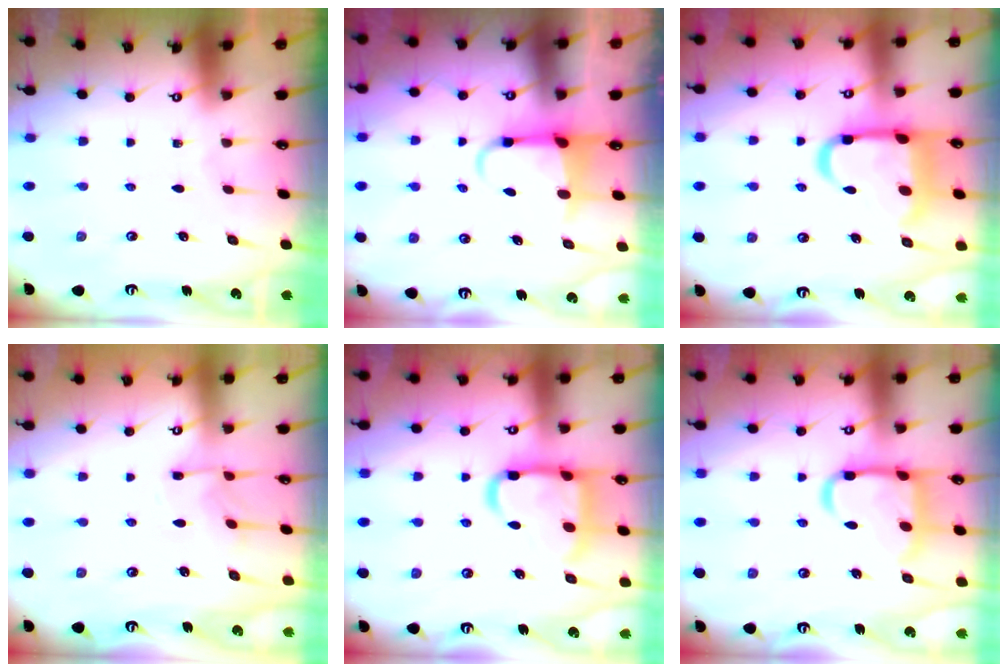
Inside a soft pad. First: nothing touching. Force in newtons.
{"total": 3.8, "press": 3.7, "slide": 1.0}
{"total": 16.5, "press": 16.4, "slide": 1.7}
{"total": 6.0, "press": 6.0, "slide": 0.6}
{"total": 17.8, "press": 17.7, "slide": 1.5}
{"total": 16.1, "press": 16.0, "slide": 1.3}